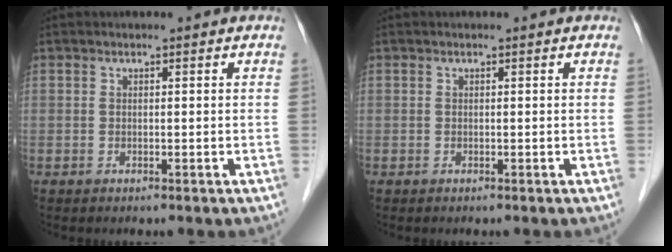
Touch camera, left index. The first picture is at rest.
{"total": 0.0}